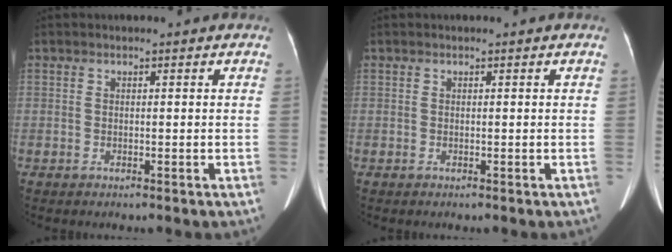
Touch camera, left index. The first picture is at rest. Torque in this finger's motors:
{"motor_torque": [0.04, 0.04, 0.00, 0.01]}